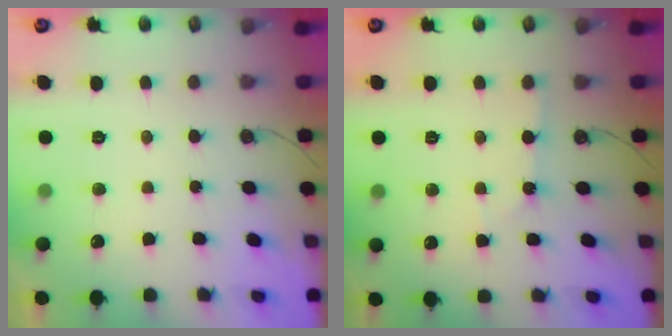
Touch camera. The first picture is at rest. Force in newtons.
{"total": 1.8, "press": 1.7, "slide": 0.3}